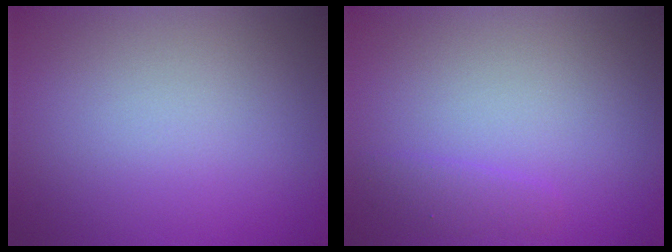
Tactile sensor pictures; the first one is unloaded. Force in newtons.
{"total": 1.2, "press": 1.2, "slide": 0.1}